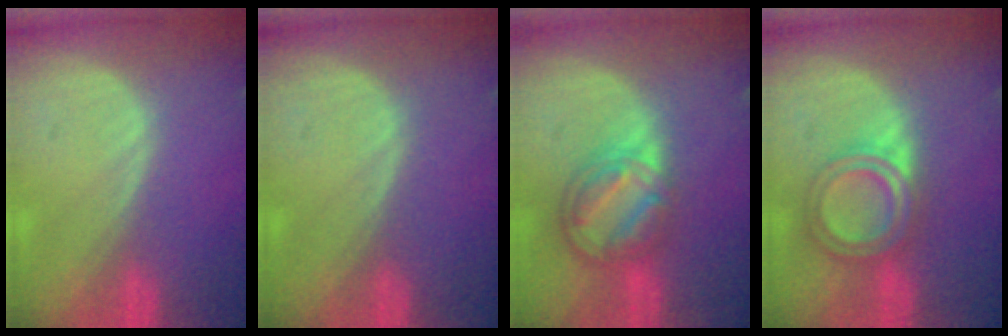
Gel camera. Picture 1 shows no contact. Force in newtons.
{"total": 0.0}
{"total": 8.4, "press": 7.1, "slide": 4.5}
{"total": 5.6, "press": 5.6, "slide": 0.1}